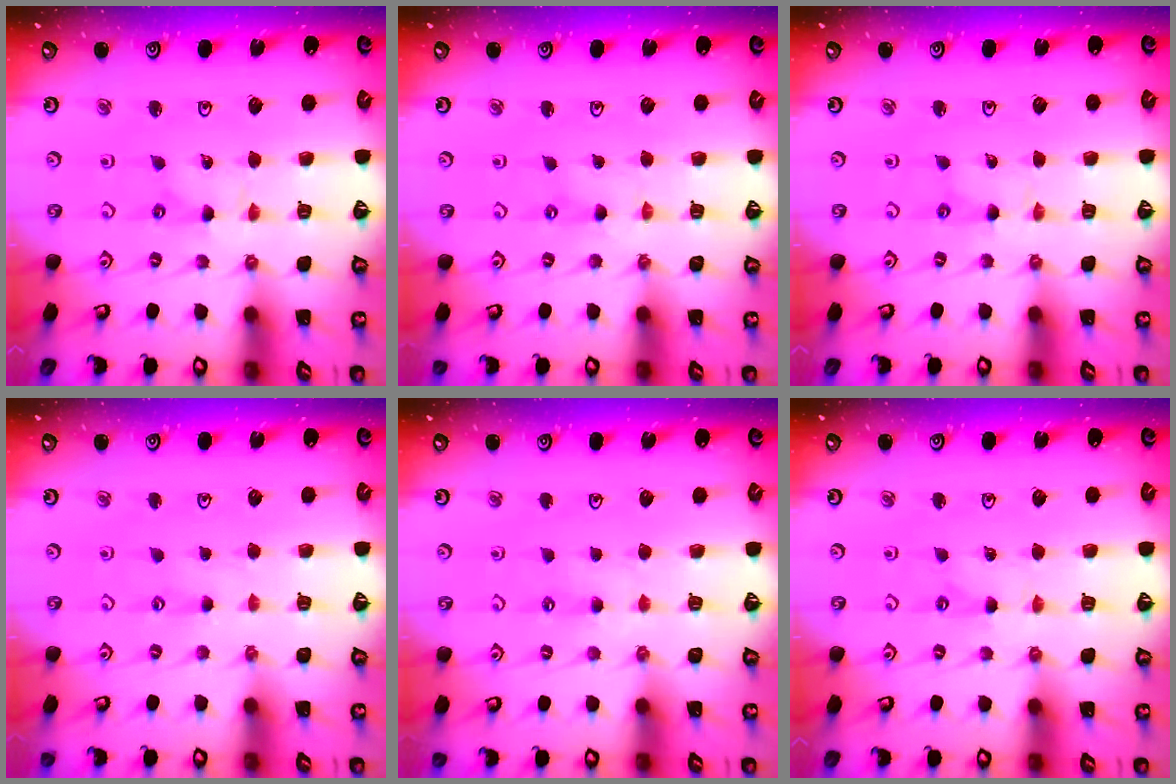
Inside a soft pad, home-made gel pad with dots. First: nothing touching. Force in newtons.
{"total": 0.0}
{"total": 0.0}
{"total": 0.9, "press": 0.9, "slide": 0.2}
{"total": 2.6, "press": 2.6, "slide": 0.5}
{"total": 0.8, "press": 0.8, "slide": 0.1}